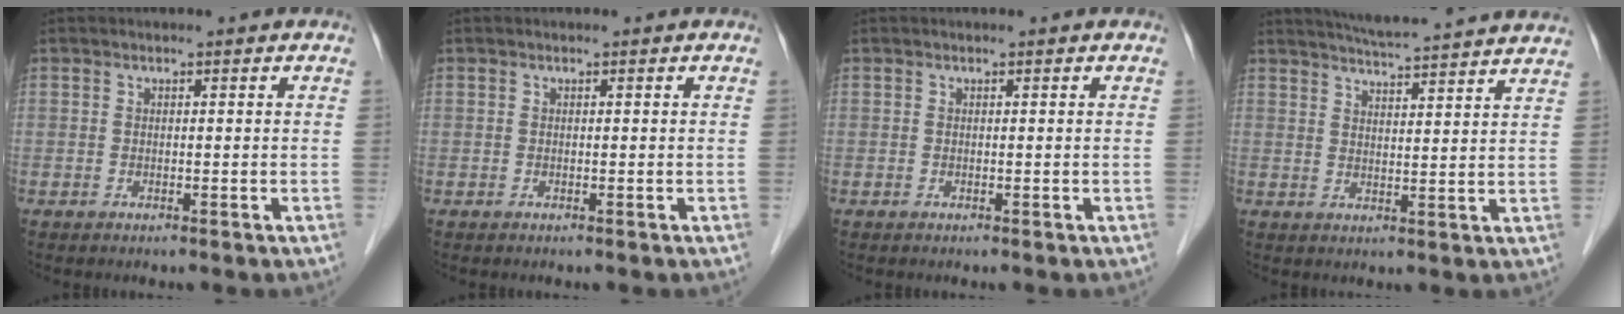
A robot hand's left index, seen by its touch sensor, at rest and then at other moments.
{"total": 0.0}
{"total": 0.0}
{"total": 17.1, "force": [15.9, 0.3, 6.2], "torque": [-0.099, 0.004, 0.208]}